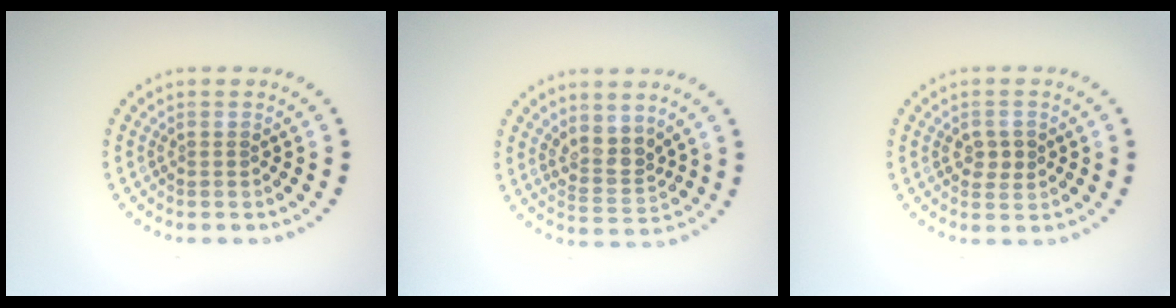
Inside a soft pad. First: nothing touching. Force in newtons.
{"total": 2.7, "press": 2.1, "slide": 1.6}
{"total": 1.9, "press": 1.9, "slide": 0.2}